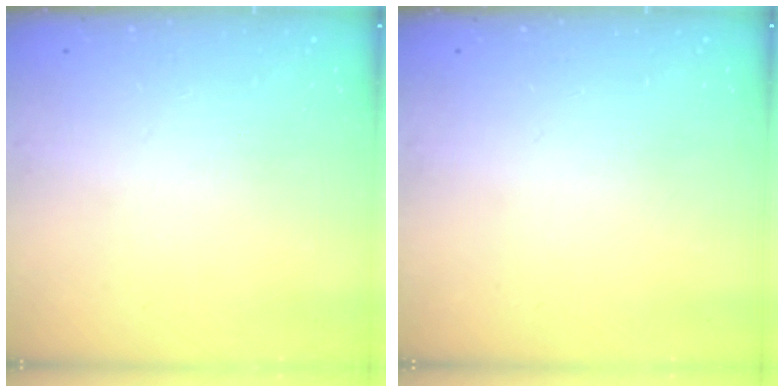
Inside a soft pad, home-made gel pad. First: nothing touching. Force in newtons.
{"total": 0.0}